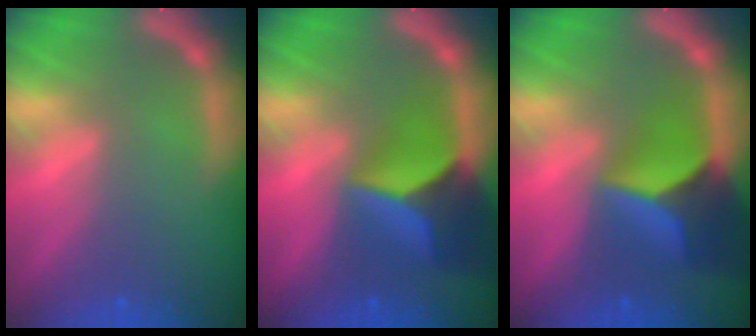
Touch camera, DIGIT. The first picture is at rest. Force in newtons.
{"total": 8.9}
{"total": 8.9}